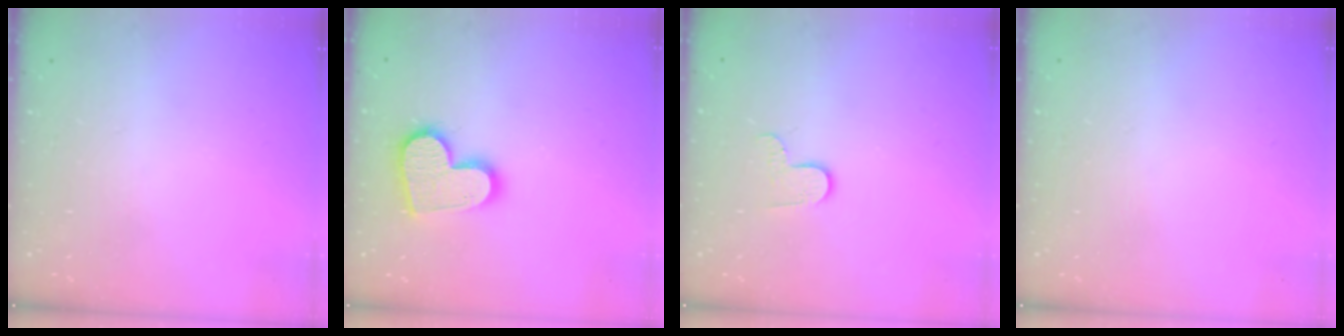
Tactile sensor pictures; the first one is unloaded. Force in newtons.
{"total": 15.2, "press": 15.1, "slide": 1.2}
{"total": 6.4, "press": 6.4, "slide": 0.5}
{"total": 0.8, "press": 0.8, "slide": 0.1}